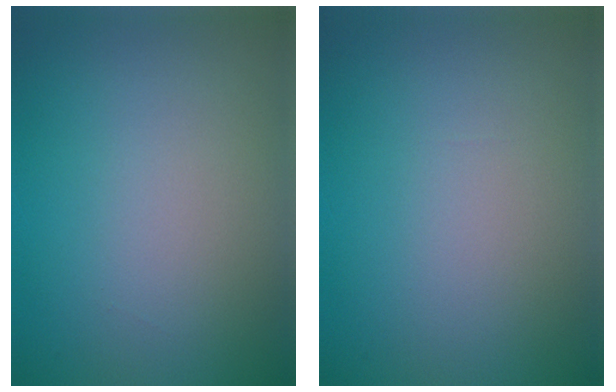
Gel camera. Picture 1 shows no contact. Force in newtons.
{"total": 0.0}